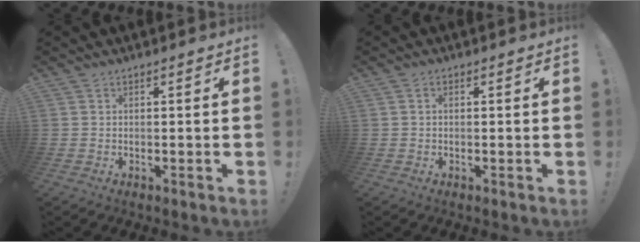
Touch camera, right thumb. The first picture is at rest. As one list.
[{"total": 0.8, "force": [0.0, 0.6, 0.5], "torque": [-0.016, 0.005, 0.000]}]